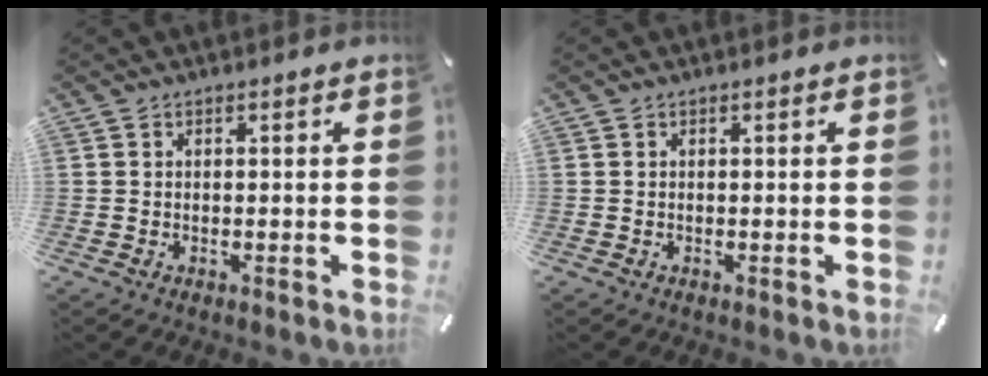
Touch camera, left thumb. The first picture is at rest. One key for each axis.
{"total": 0.0}